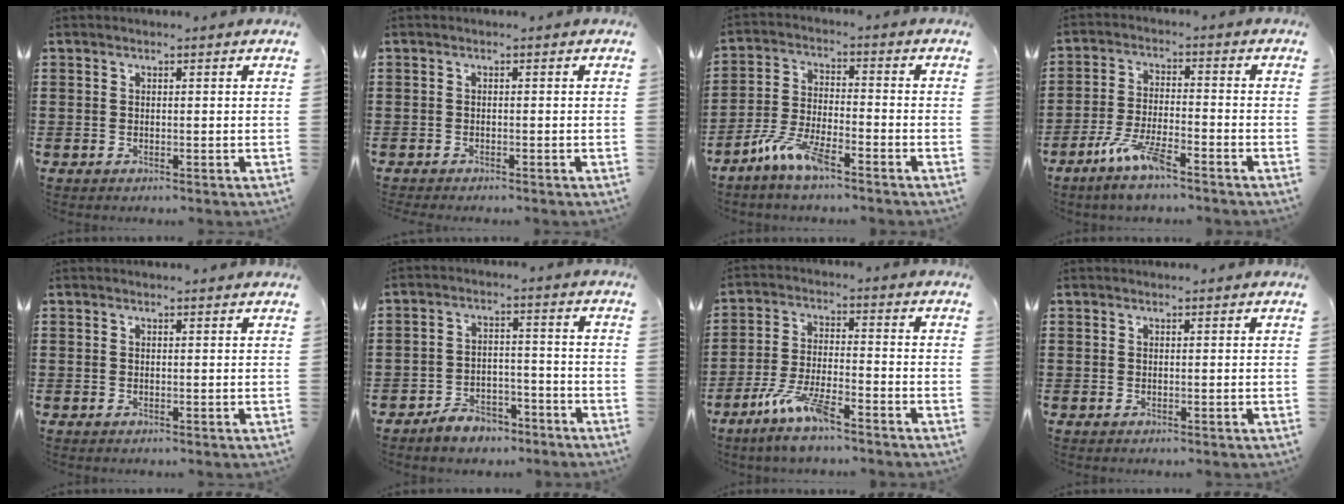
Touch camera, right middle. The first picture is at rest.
{"total": 0.8, "force": [-0.8, -0.1, 0.0], "torque": [-0.002, -0.002, -0.015]}
{"total": 6.7, "force": [-5.0, 1.3, 4.2], "torque": [-0.103, -0.008, -0.097]}
{"total": 7.0, "force": [-4.8, 1.2, 4.9], "torque": [-0.111, -0.010, -0.092]}
{"total": 0.0}
{"total": 4.4, "force": [-4.1, 1.4, 0.7], "torque": [-0.013, 0.012, -0.081]}
{"total": 7.9, "force": [-5.6, 1.2, 5.4], "torque": [-0.126, -0.013, -0.109]}
{"total": 0.0}